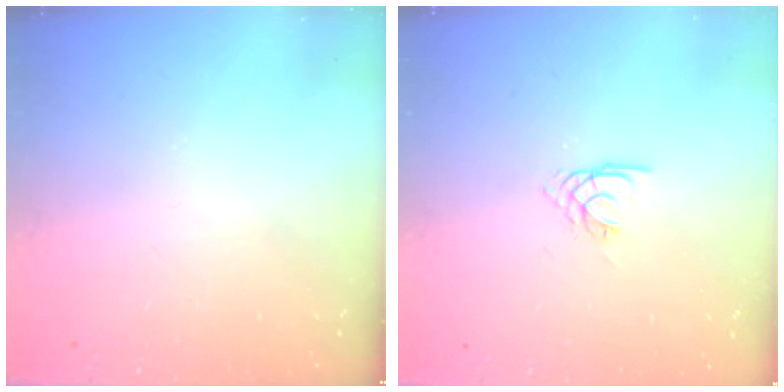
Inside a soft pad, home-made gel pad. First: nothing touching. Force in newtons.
{"total": 1.4, "press": 1.3, "slide": 0.3}